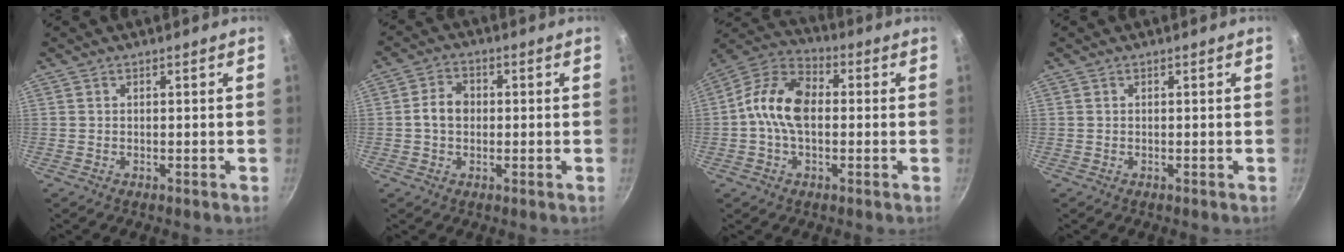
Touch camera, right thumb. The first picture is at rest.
{"total": 5.1, "force": [-0.1, 4.0, 3.2], "torque": [-0.042, 0.016, -0.009]}
{"total": 12.4, "force": [-0.1, 8.0, 9.4], "torque": [-0.152, 0.035, -0.026]}
{"total": 0.0}